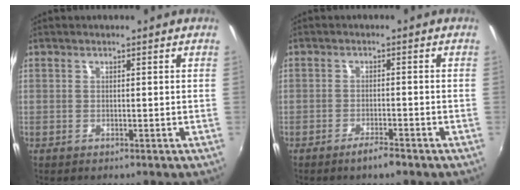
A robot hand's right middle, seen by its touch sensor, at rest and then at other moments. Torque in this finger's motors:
{"motor_torque": [1.08, -0.98, 0.55, 0.21]}